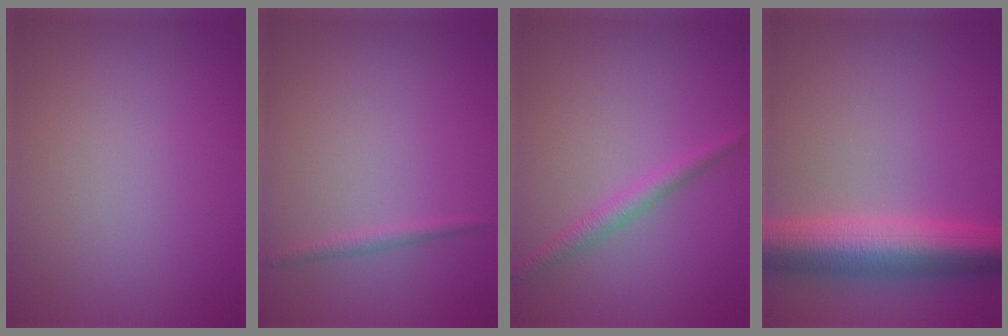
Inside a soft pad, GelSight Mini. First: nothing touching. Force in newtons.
{"total": 0.9, "press": 0.9, "slide": 0.1}
{"total": 1.7, "press": 1.7, "slide": 0.0}
{"total": 8.2, "press": 8.1, "slide": 0.3}